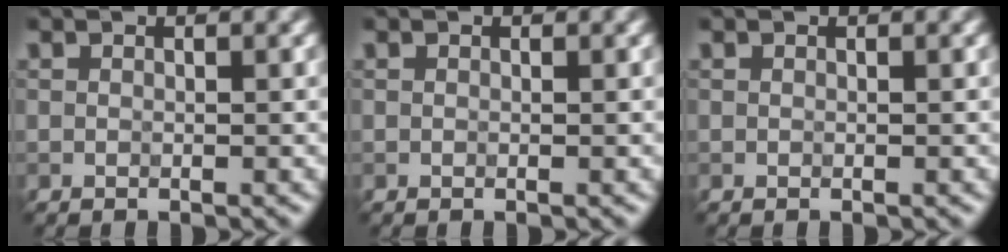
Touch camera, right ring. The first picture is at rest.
{"total": 0.0}
{"total": 0.0}